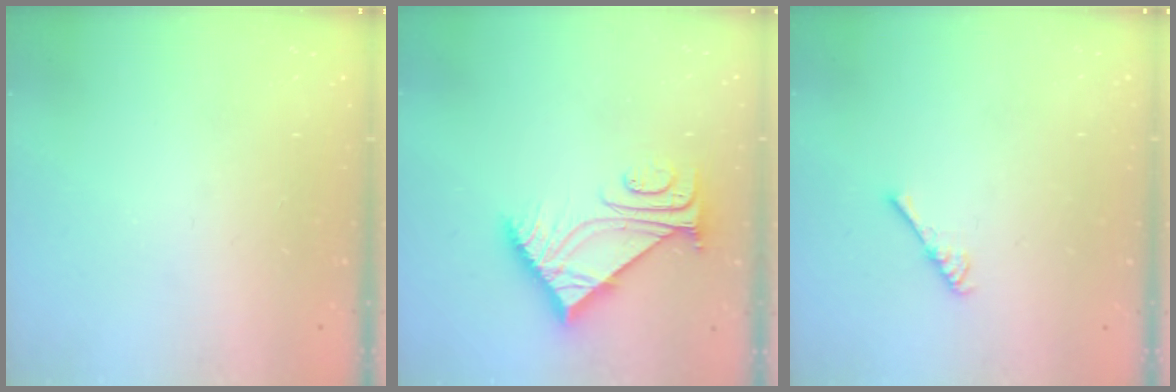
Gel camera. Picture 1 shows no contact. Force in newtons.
{"total": 7.5, "press": 7.4, "slide": 0.8}
{"total": 2.6, "press": 2.6, "slide": 0.5}